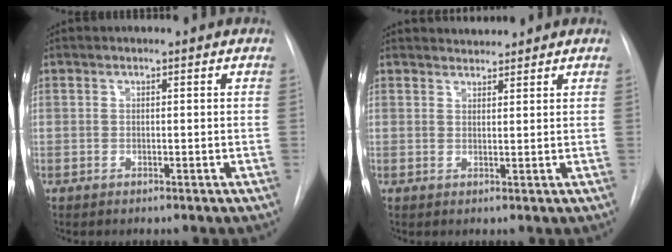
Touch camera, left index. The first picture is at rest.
{"total": 2.3, "force": [2.3, 0.2, -0.3], "torque": [-0.003, 0.014, 0.043]}